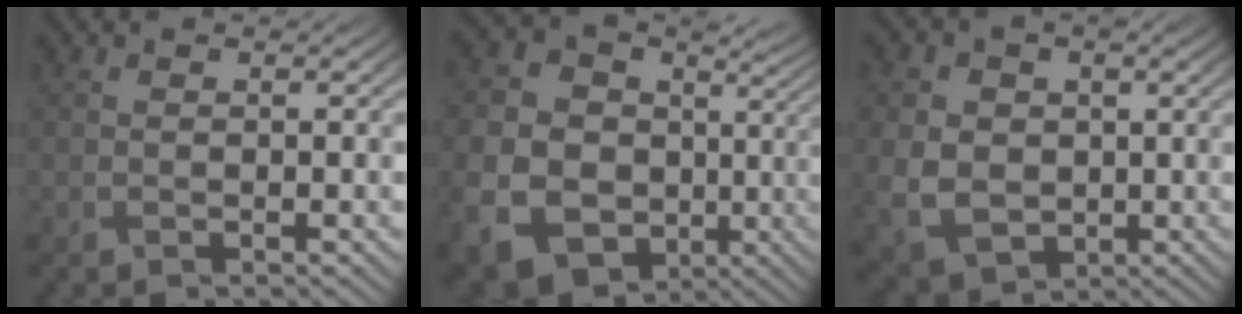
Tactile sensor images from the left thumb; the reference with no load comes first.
{"total": 16.0, "force": [-1.0, 14.0, 7.8], "torque": [-0.233, -0.042, 0.001]}
{"total": 7.6, "force": [0.1, 6.0, 4.7], "torque": [-0.127, -0.013, 0.008]}